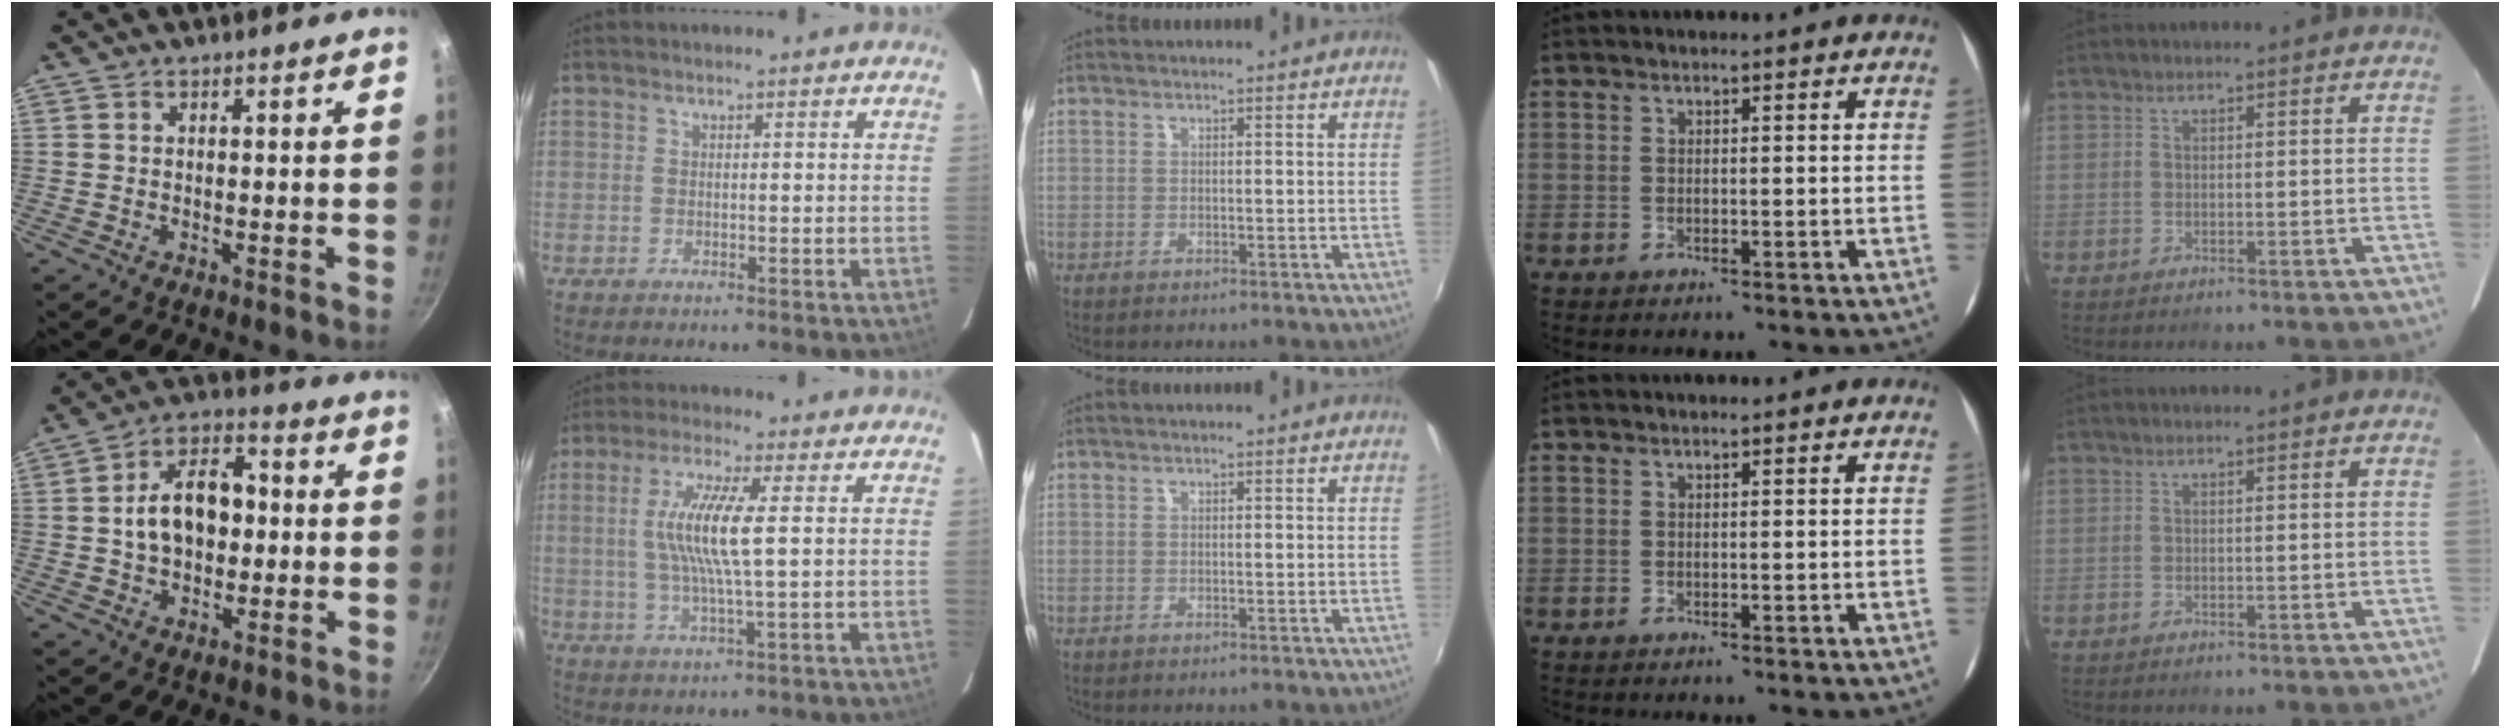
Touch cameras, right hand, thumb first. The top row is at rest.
{"thumb": {"total": 12.9, "force": [0.1, 8.8, 9.5], "torque": [-0.124, 0.030, -0.009]}, "index": {"total": 9.8, "force": [1.2, 0.4, 9.7], "torque": [-0.189, -0.002, 0.024]}}